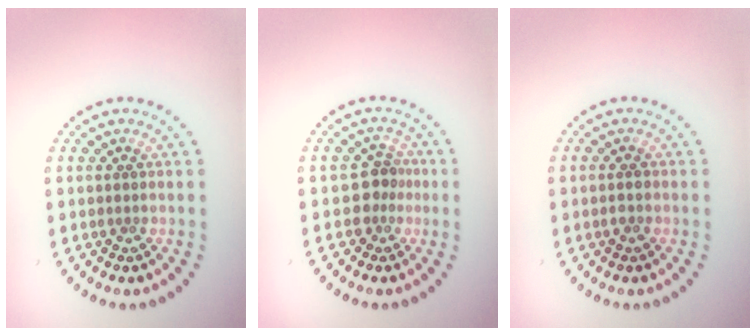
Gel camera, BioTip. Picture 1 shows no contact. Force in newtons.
{"total": 2.2, "press": 1.7, "slide": 1.4}
{"total": 0.9, "press": 0.8, "slide": 0.1}